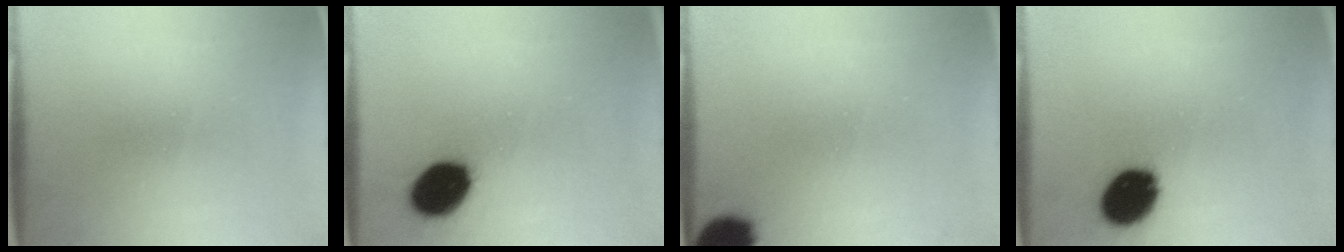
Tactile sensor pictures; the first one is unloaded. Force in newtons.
{"total": 12.1}
{"total": 10.3}
{"total": 12.6}